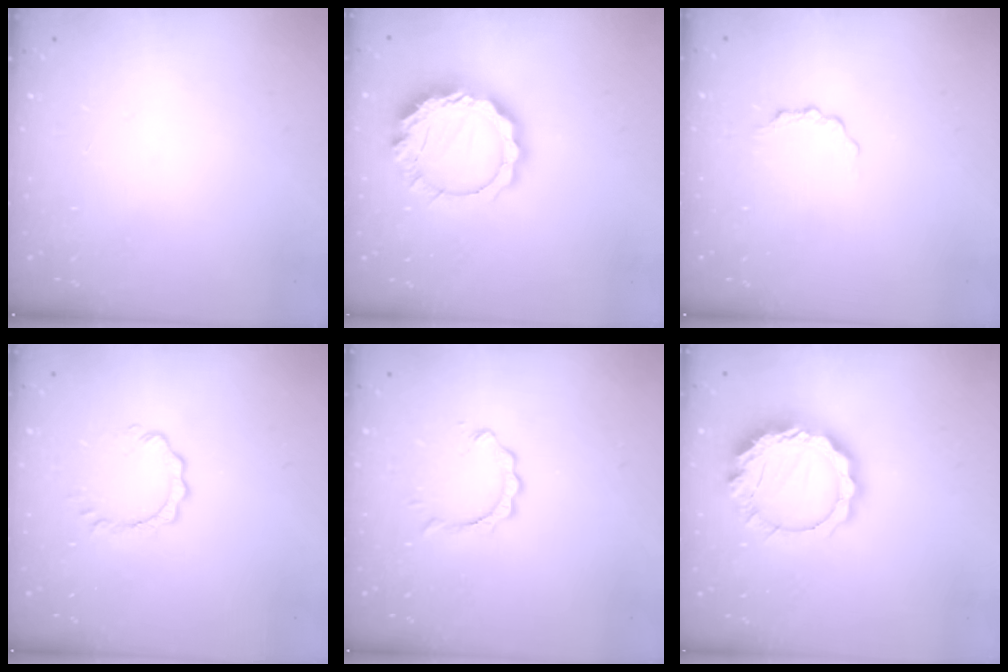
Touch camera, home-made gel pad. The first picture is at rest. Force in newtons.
{"total": 15.0, "press": 14.9, "slide": 1.2}
{"total": 3.2, "press": 3.2, "slide": 0.5}
{"total": 2.8, "press": 2.8, "slide": 0.3}
{"total": 2.1, "press": 2.1, "slide": 0.2}
{"total": 15.0, "press": 14.9, "slide": 1.2}